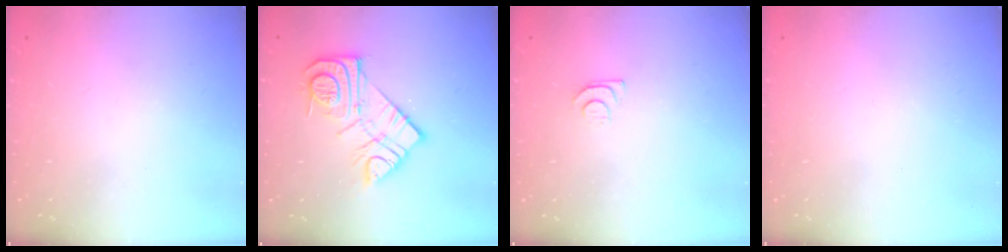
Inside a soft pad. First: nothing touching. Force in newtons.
{"total": 13.4, "press": 13.4, "slide": 1.1}
{"total": 4.1, "press": 4.1, "slide": 0.5}
{"total": 1.6, "press": 1.6, "slide": 0.1}